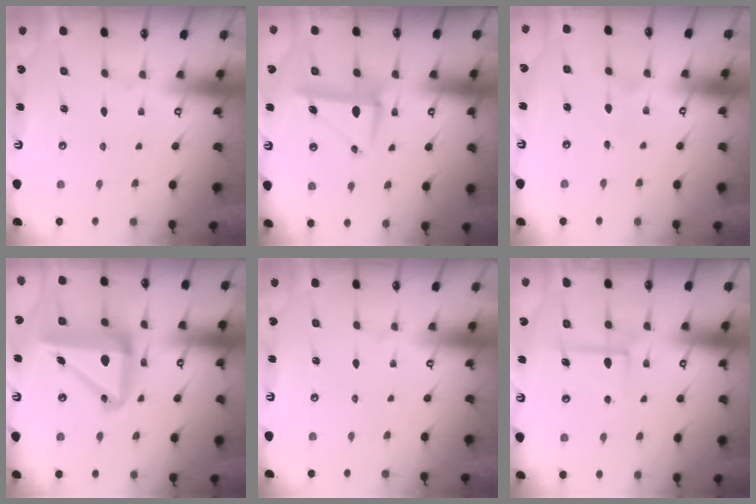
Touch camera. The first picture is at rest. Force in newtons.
{"total": 7.4, "press": 7.3, "slide": 1.3}
{"total": 3.8, "press": 3.8, "slide": 0.3}
{"total": 17.5, "press": 17.3, "slide": 2.3}
{"total": 0.0}
{"total": 5.9, "press": 5.8, "slide": 0.4}